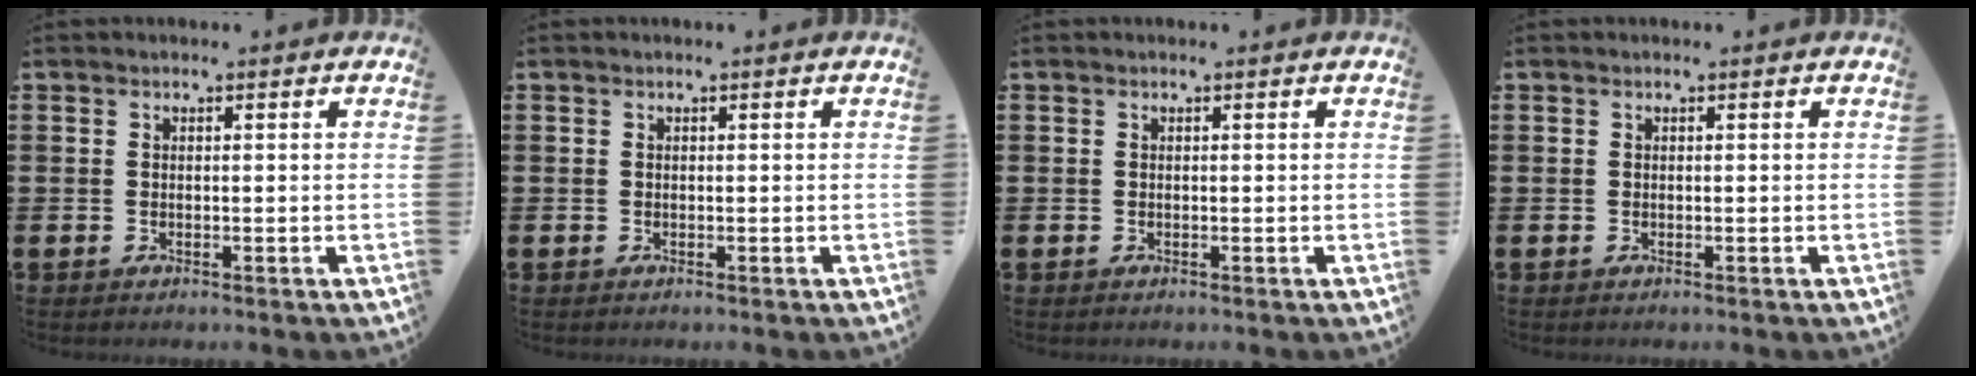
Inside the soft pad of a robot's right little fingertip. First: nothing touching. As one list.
[{"total": 0.0}, {"total": 0.0}, {"total": 0.0}]